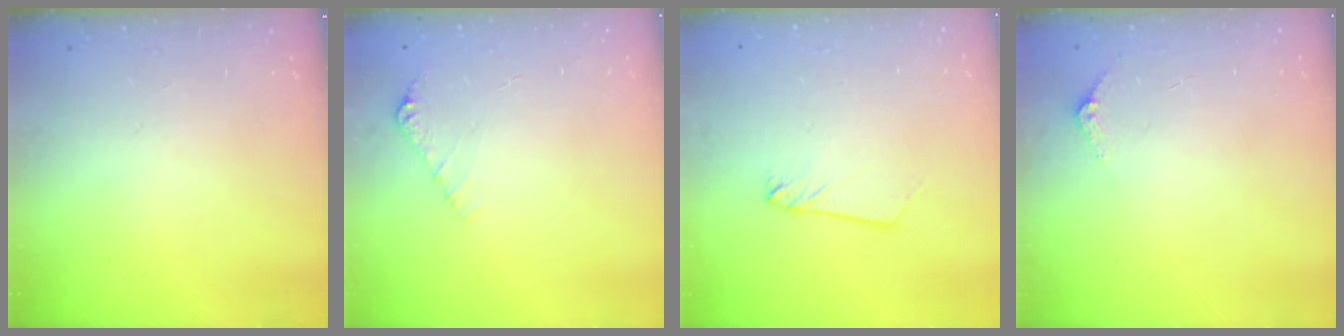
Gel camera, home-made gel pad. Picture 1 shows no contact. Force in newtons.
{"total": 4.3, "press": 4.3, "slide": 0.5}
{"total": 2.2, "press": 2.2, "slide": 0.1}
{"total": 2.9, "press": 2.9, "slide": 0.2}